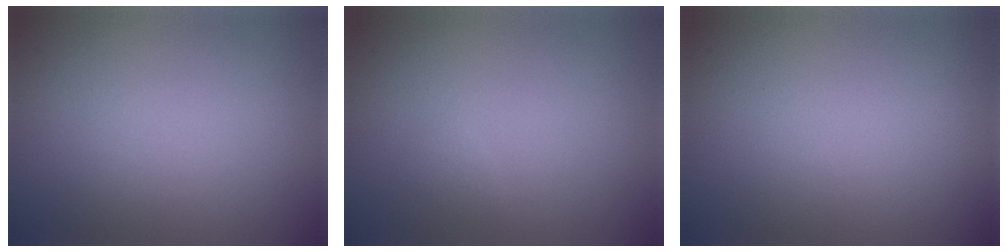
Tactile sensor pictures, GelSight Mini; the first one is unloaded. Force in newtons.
{"total": 0.6, "press": 0.6, "slide": 0.0}
{"total": 0.0}